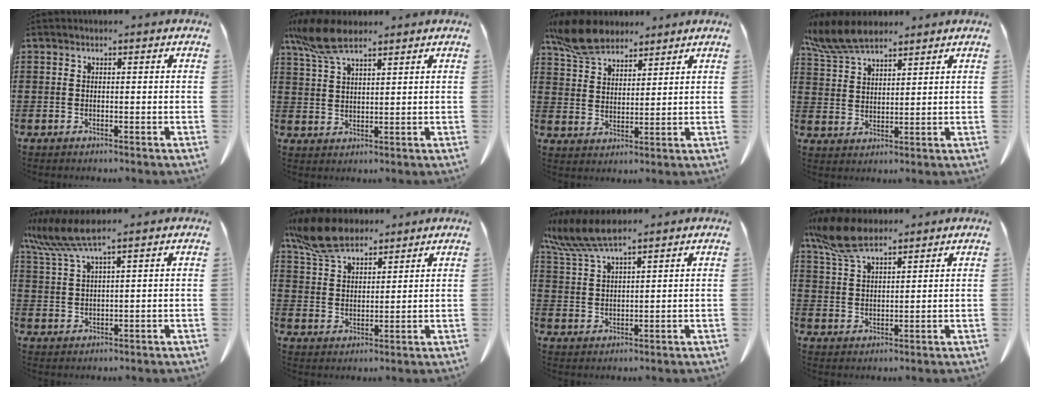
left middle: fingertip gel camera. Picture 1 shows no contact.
{"total": 7.9, "force": [5.5, 2.3, 5.1], "torque": [-0.125, -0.008, 0.100]}
{"total": 8.2, "force": [6.8, 3.1, 3.3], "torque": [-0.090, -0.005, 0.131]}
{"total": 7.1, "force": [6.1, 1.9, 3.1], "torque": [-0.082, -0.009, 0.116]}
{"total": 7.1, "force": [5.1, 0.6, 4.9], "torque": [-0.126, -0.020, 0.088]}
{"total": 9.1, "force": [7.3, 3.3, 4.4], "torque": [-0.111, -0.007, 0.140]}
{"total": 7.5, "force": [5.9, 1.1, 4.4], "torque": [-0.117, -0.017, 0.105]}
{"total": 8.8, "force": [6.4, 2.9, 5.3], "torque": [-0.125, -0.007, 0.121]}